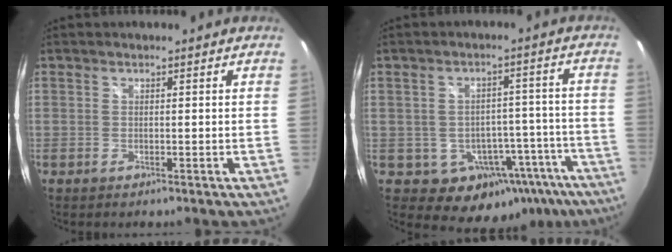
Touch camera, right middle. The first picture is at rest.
{"total": 14.3, "force": [-8.3, 10.3, 5.4], "torque": [-0.085, 0.030, -0.068]}